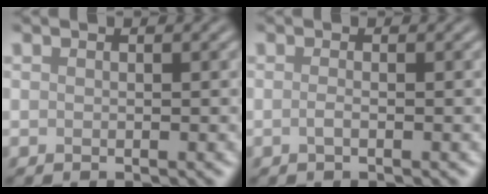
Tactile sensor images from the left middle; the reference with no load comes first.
{"total": 0.9, "force": [-0.3, 0.2, 0.7], "torque": [-0.015, -0.001, -0.008]}